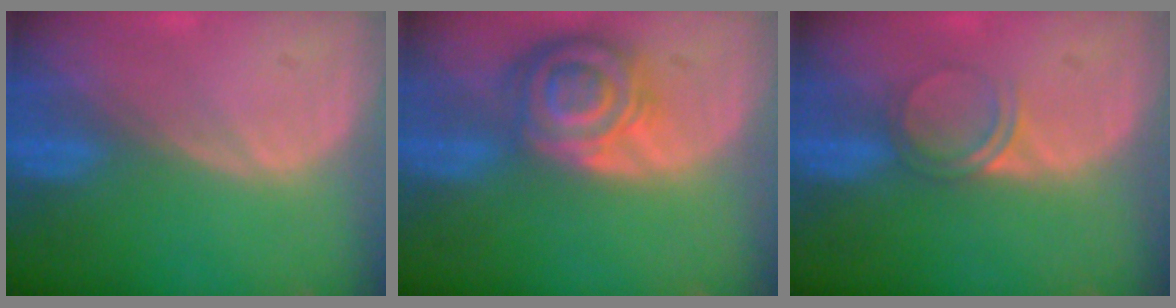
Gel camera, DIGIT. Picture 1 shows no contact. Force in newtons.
{"total": 8.2, "press": 7.2, "slide": 4.0}
{"total": 2.9, "press": 2.6, "slide": 1.1}